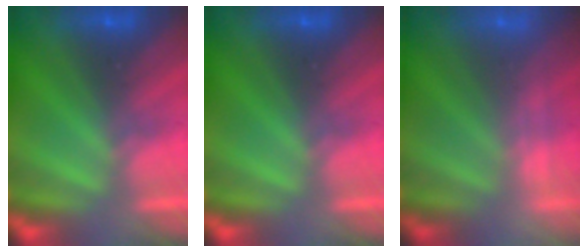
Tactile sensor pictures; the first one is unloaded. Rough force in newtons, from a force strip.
{"total": 0.0}
{"total": 2.0}